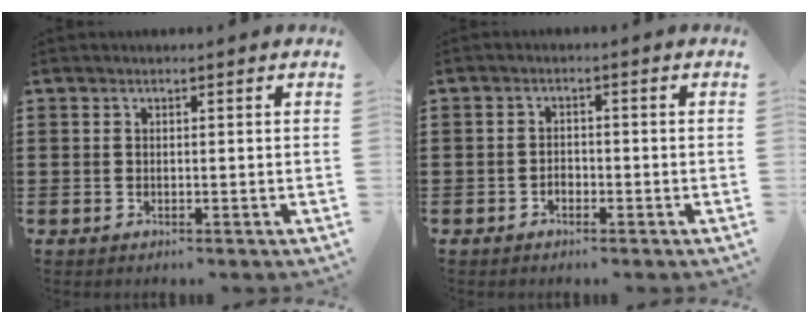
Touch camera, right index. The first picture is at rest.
{"total": 1.4, "force": [-0.9, 0.9, 0.7], "torque": [-0.015, 0.000, -0.018]}